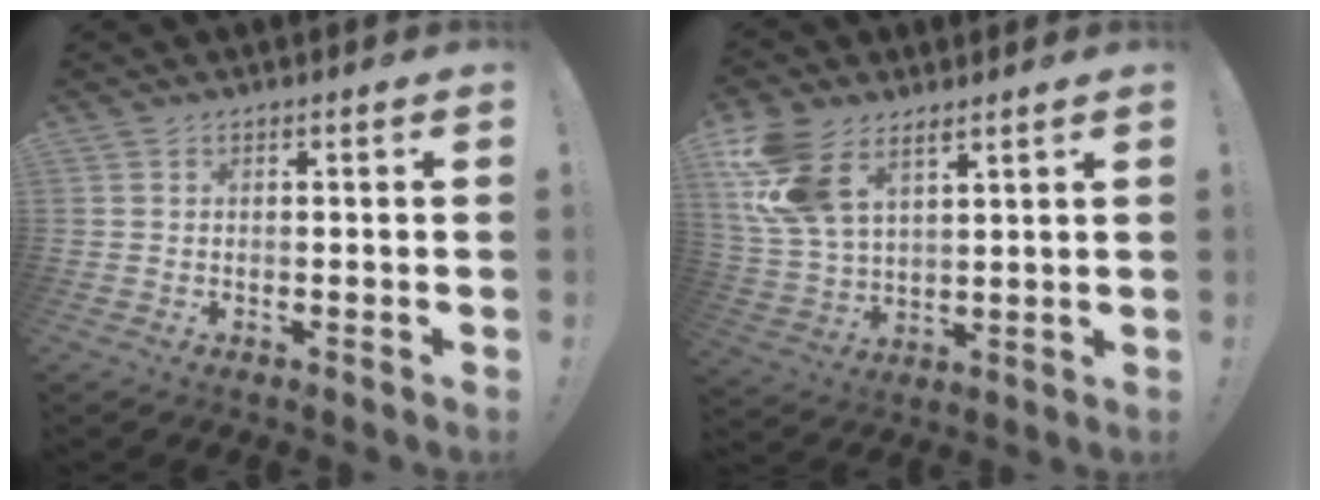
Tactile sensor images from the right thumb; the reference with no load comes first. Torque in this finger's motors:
{"motor_torque": [0.31, 0.34, 0.74, 0.51, 0.51]}